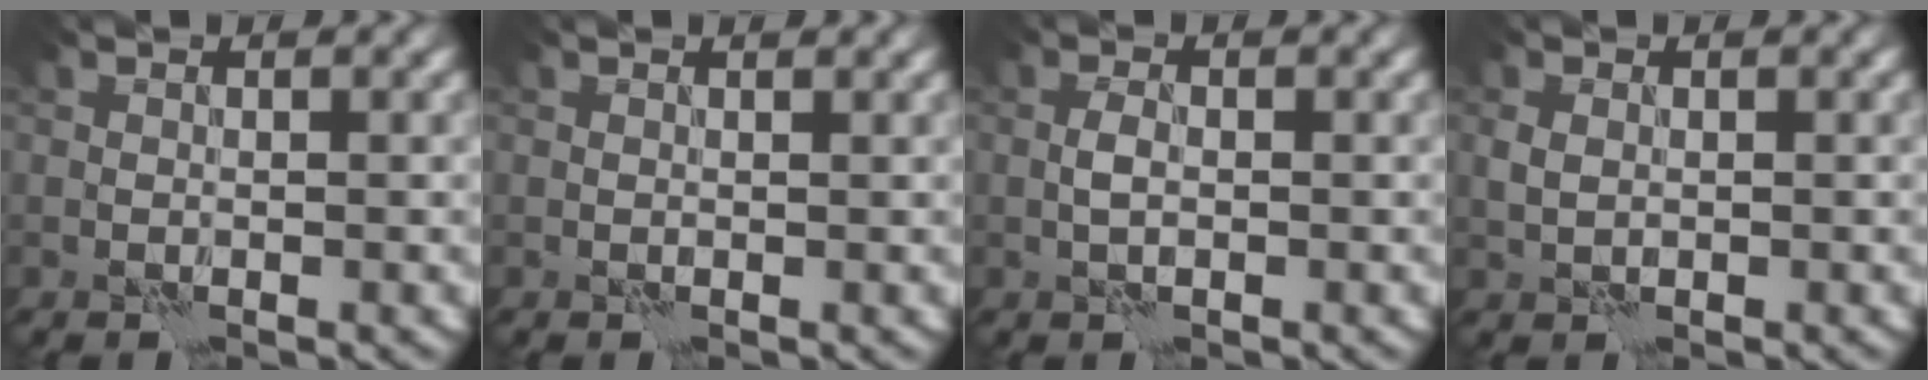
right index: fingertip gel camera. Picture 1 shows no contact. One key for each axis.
{"total": 0.6, "fx": 0.5, "fy": 0.1, "fz": 0.3, "tx": -0.005, "ty": 0.002, "tz": 0.007}
{"total": 1.5, "fx": -0.3, "fy": 0.7, "fz": 1.3, "tx": -0.024, "ty": 0.005, "tz": -0.009}
{"total": 1.3, "fx": 0.1, "fy": 1.0, "fz": 0.9, "tx": -0.022, "ty": 0.003, "tz": 0.002}